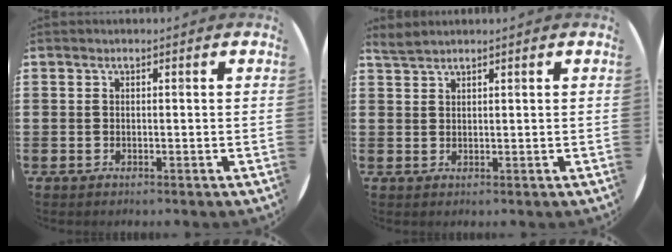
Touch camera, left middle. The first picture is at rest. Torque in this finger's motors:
{"motor_torque": [0.40, -0.32, 0.01, 0.00]}